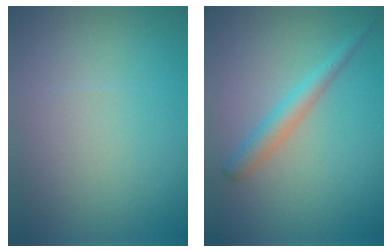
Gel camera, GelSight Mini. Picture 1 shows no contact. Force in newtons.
{"total": 2.2, "press": 2.2, "slide": 0.0}